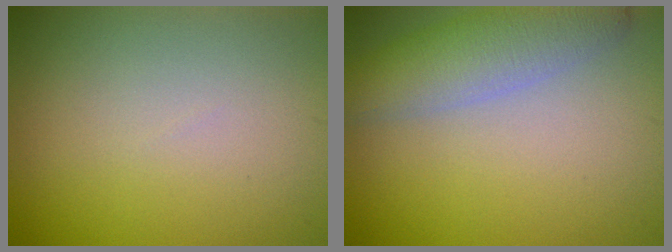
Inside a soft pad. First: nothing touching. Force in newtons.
{"total": 4.4, "press": 4.4, "slide": 0.4}